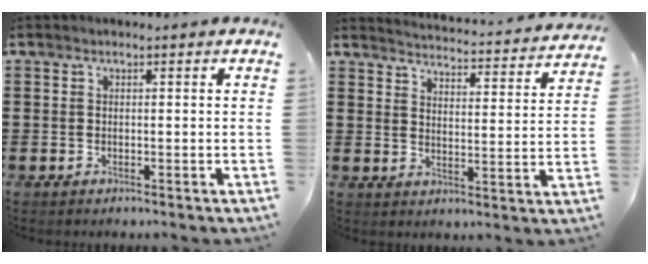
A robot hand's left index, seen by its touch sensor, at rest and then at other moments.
{"total": 3.2, "force": [3.1, -0.7, 0.2], "torque": [-0.016, -0.037, 0.045]}